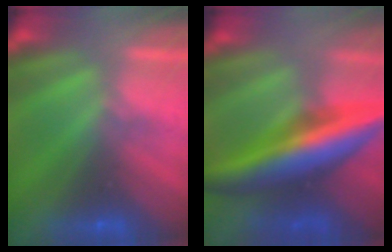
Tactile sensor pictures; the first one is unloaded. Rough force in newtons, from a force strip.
{"total": 7.0}